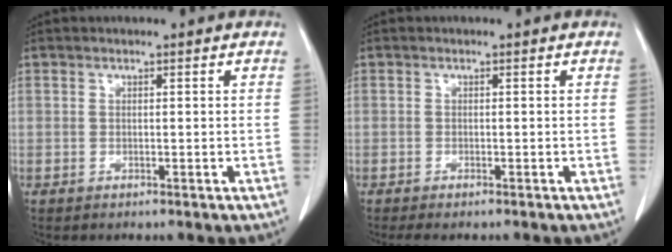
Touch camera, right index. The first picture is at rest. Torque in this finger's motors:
{"motor_torque": [0.24, -0.20, 0.09, 0.03]}